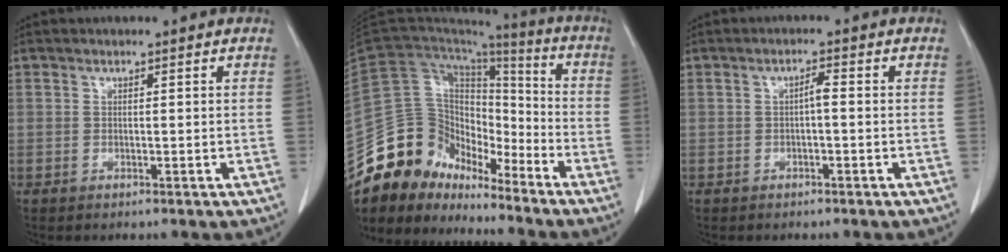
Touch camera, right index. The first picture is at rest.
{"total": 15.1, "force": [-12.8, 7.1, 3.6], "torque": [-0.059, 0.076, -0.236]}
{"total": 1.7, "force": [-0.2, 0.2, 1.6], "torque": [-0.027, 0.004, -0.005]}